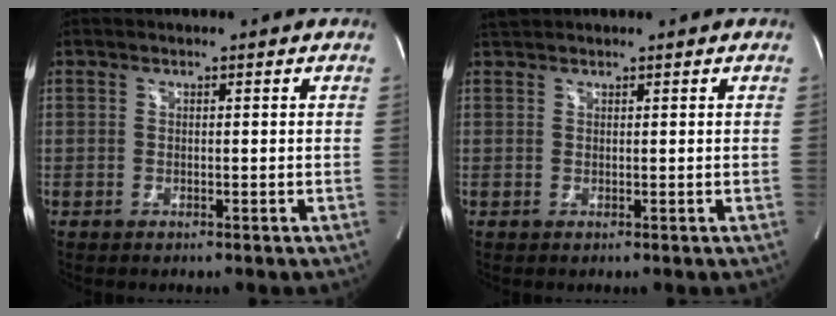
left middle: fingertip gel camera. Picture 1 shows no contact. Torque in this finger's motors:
{"motor_torque": [0.00, -0.10, -0.08, 0.01]}